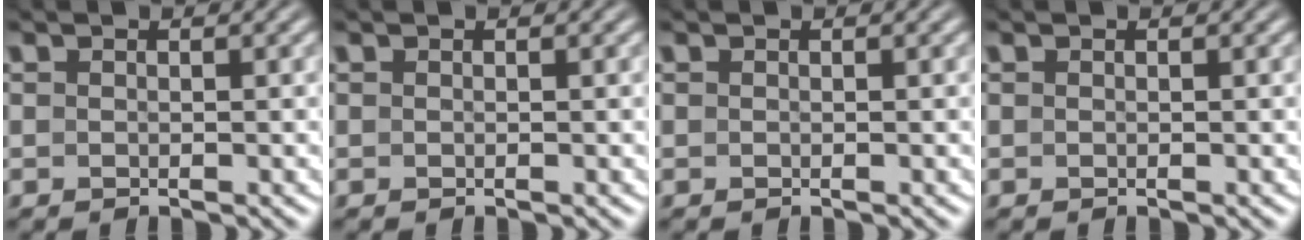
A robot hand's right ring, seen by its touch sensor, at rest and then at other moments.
{"total": 0.0}
{"total": 0.0}
{"total": 0.0}